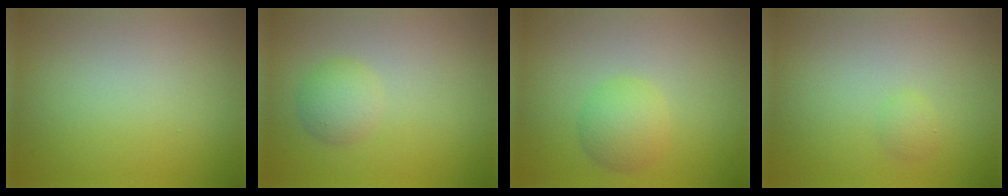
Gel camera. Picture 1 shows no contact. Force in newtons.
{"total": 2.2, "press": 2.2, "slide": 0.1}
{"total": 2.9, "press": 2.9, "slide": 0.2}
{"total": 0.9, "press": 0.9, "slide": 0.1}